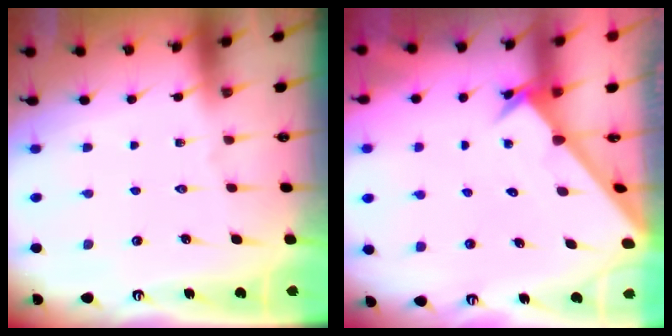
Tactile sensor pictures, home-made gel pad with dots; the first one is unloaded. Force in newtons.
{"total": 2.7, "press": 2.7, "slide": 0.2}